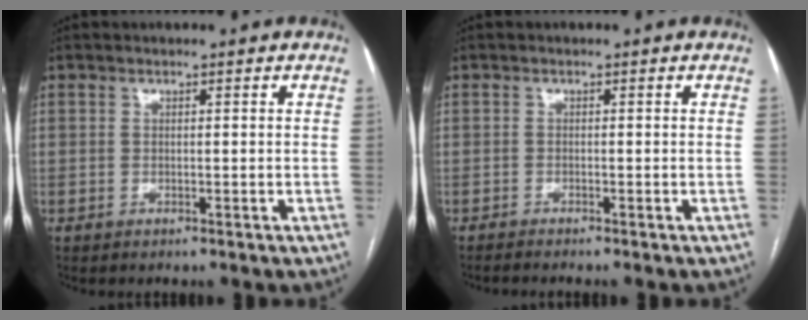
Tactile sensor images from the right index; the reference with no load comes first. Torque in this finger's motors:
{"motor_torque": [0.08, -0.08, -0.14, 0.00]}